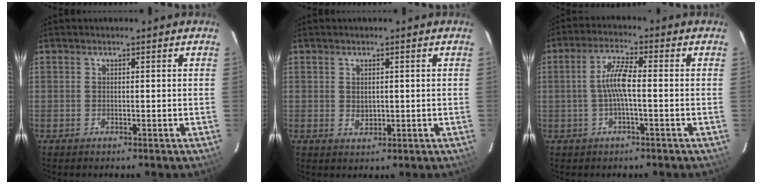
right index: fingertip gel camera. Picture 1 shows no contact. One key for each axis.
{"total": 1.8, "fx": 0.3, "fy": 1.5, "fz": 0.9, "tx": -0.012, "ty": -0.001, "tz": 0.009}
{"total": 5.5, "fx": -0.8, "fy": 0.7, "fz": 5.4, "tx": -0.110, "ty": 0.009, "tz": -0.014}